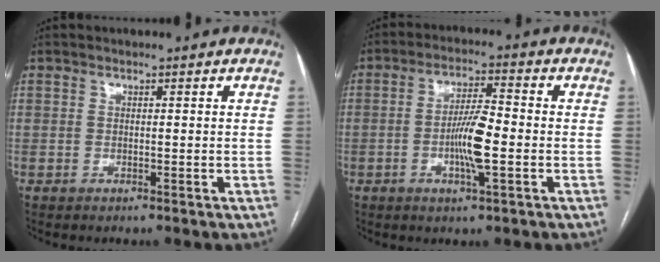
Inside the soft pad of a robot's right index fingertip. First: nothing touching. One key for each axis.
{"total": 7.4, "fx": -1.6, "fy": 1.0, "fz": 7.2, "tx": -0.134, "ty": 0.001, "tz": -0.031}